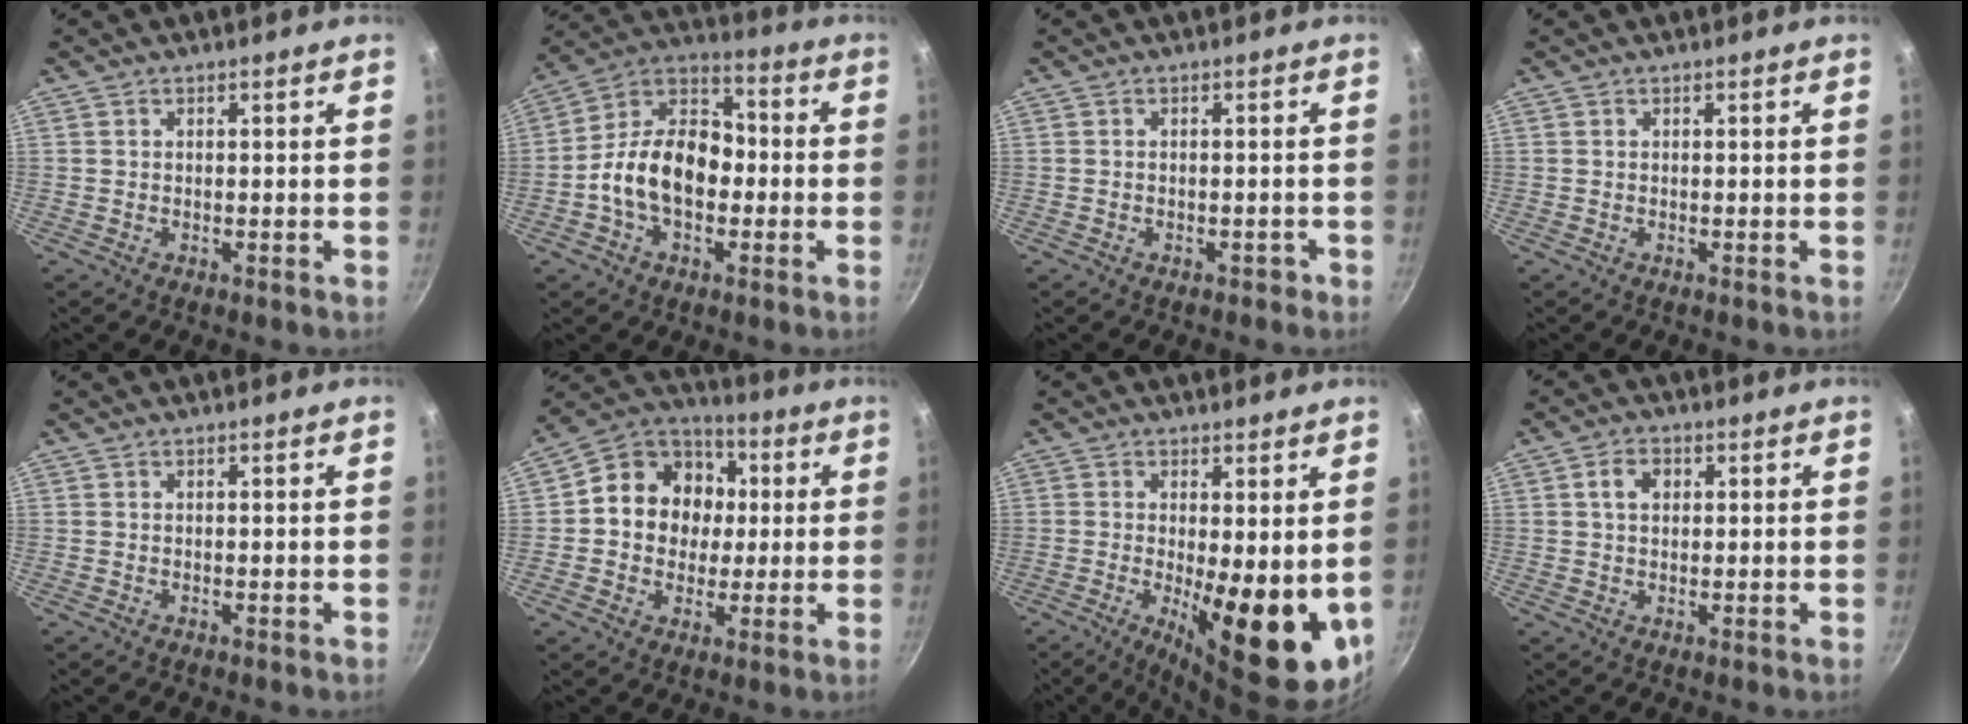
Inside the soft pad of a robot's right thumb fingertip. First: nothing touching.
{"total": 15.6, "force": [-2.6, 10.5, 11.2], "torque": [-0.153, 0.047, -0.064]}
{"total": 1.2, "force": [-0.8, 0.7, 0.5], "torque": [0.002, 0.018, -0.001]}
{"total": 0.0}
{"total": 0.0}
{"total": 15.3, "force": [1.4, 13.0, 7.8], "torque": [-0.089, 0.022, 0.006]}
{"total": 14.1, "force": [-1.1, 4.6, 13.3], "torque": [-0.165, -0.020, -0.005]}
{"total": 4.0, "force": [1.0, 2.9, 2.5], "torque": [-0.029, 0.006, 0.013]}